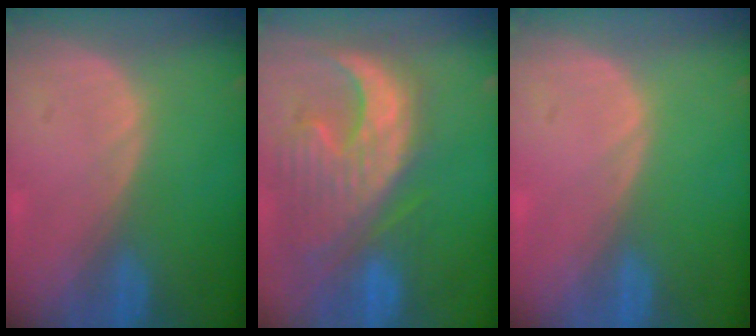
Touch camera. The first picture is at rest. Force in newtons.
{"total": 13.2, "press": 11.4, "slide": 6.8}
{"total": 0.0}